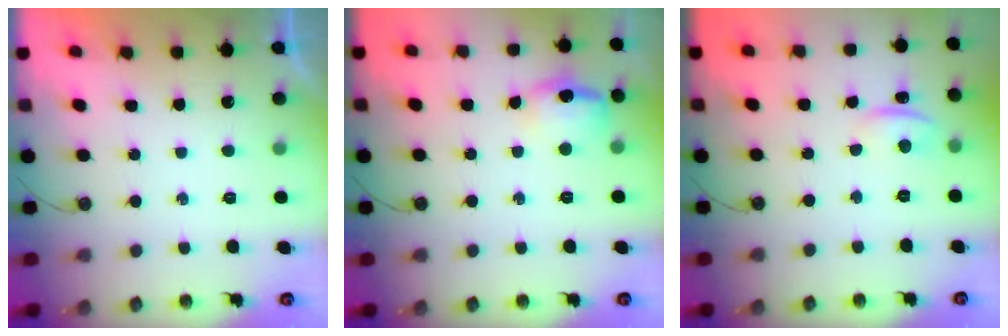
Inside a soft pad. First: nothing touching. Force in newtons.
{"total": 11.0, "press": 10.9, "slide": 0.9}
{"total": 2.2, "press": 1.7, "slide": 1.5}